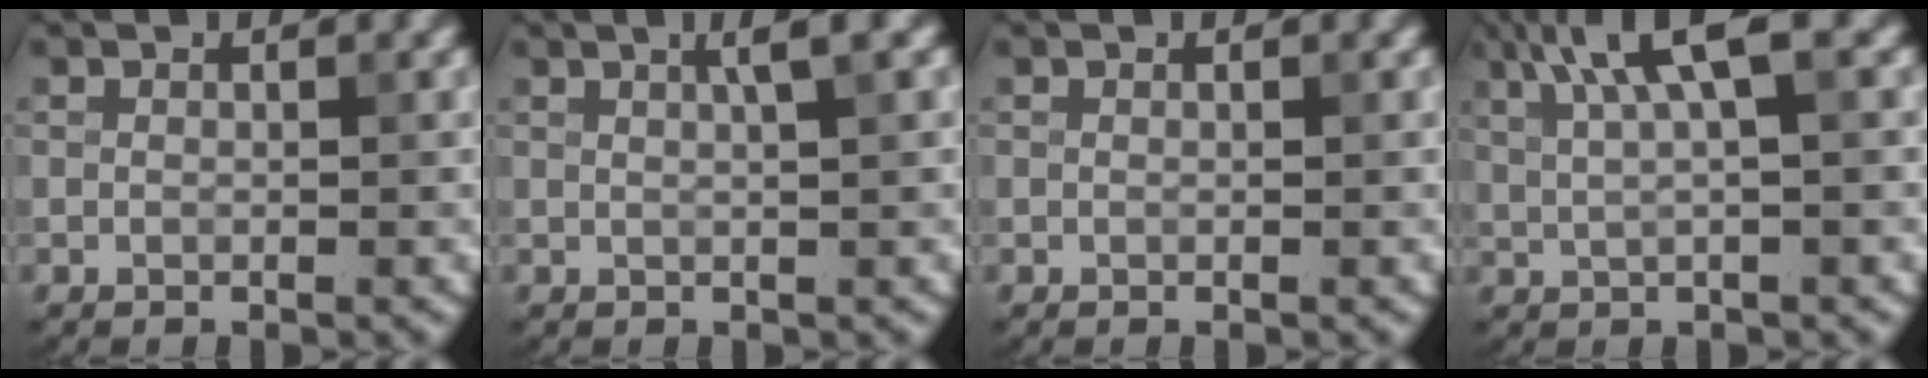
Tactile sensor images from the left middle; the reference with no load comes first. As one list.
[{"total": 2.2, "force": [1.0, 0.5, 1.9], "torque": [-0.023, 0.007, 0.011]}, {"total": 0.0}, {"total": 5.6, "force": [2.8, 1.3, 4.8], "torque": [-0.080, 0.013, 0.050]}]